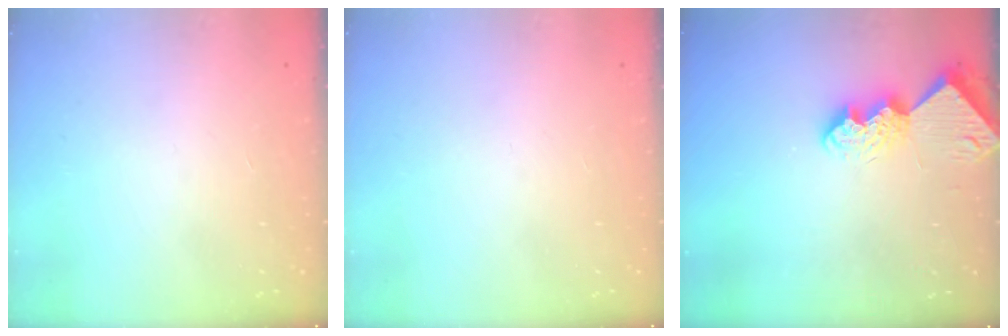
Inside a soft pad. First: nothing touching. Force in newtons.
{"total": 0.0}
{"total": 8.9, "press": 8.9, "slide": 1.0}